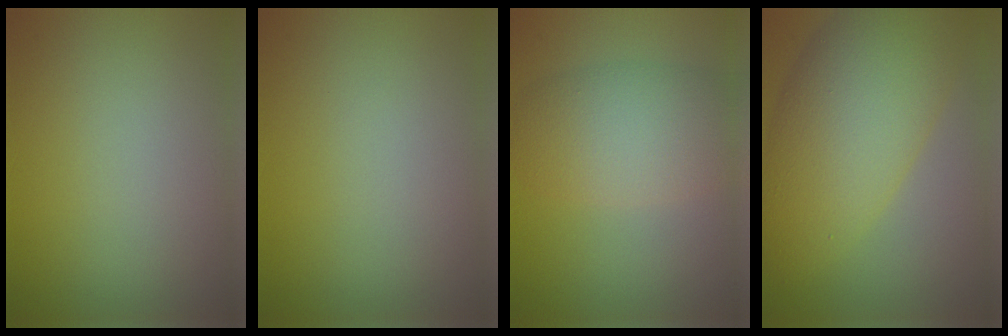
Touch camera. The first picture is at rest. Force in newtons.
{"total": 0.0}
{"total": 5.9, "press": 5.9, "slide": 0.3}
{"total": 9.4, "press": 9.4, "slide": 0.2}